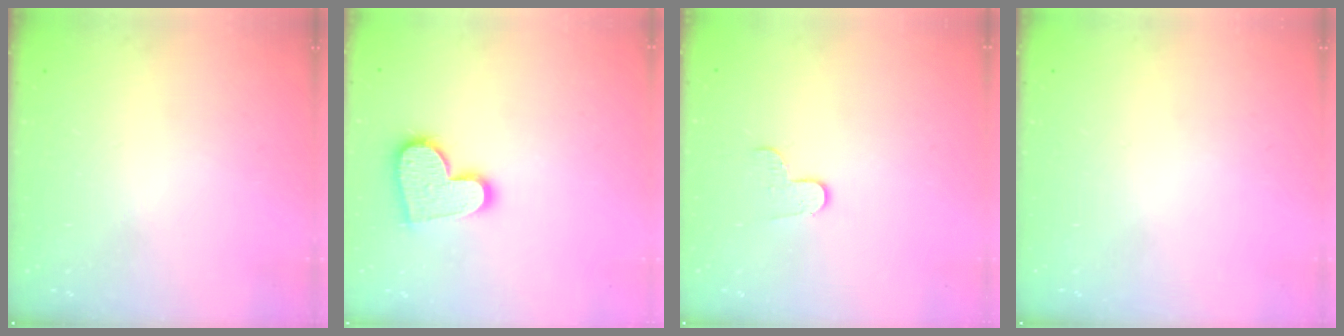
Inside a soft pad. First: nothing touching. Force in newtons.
{"total": 13.8, "press": 13.8, "slide": 1.1}
{"total": 5.5, "press": 5.5, "slide": 0.5}
{"total": 0.0}